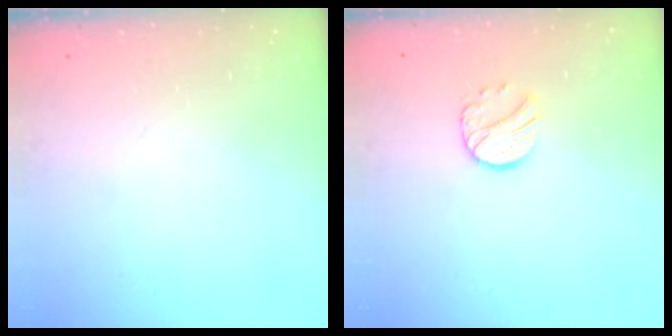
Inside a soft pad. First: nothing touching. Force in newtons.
{"total": 9.3, "press": 9.3, "slide": 0.6}